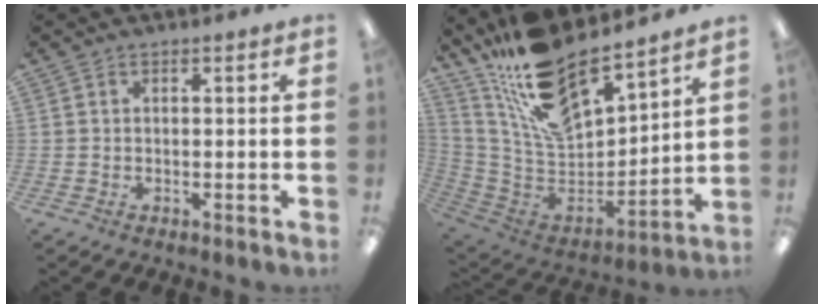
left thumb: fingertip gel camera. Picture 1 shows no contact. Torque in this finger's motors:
{"motor_torque": [0.44, 0.32, 1.16, -1.61, 0.16]}